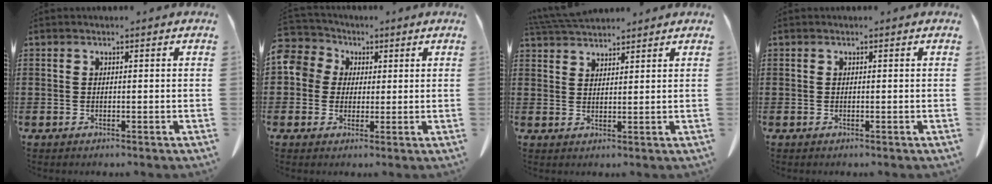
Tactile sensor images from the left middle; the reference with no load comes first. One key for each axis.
{"total": 6.0, "fx": 1.6, "fy": 5.5, "fz": 1.8, "tx": -0.067, "ty": 0.003, "tz": 0.024}
{"total": 4.3, "fx": 4.1, "fy": 0.7, "fz": 1.3, "tx": -0.038, "ty": -0.006, "tz": 0.078}
{"total": 0.0}